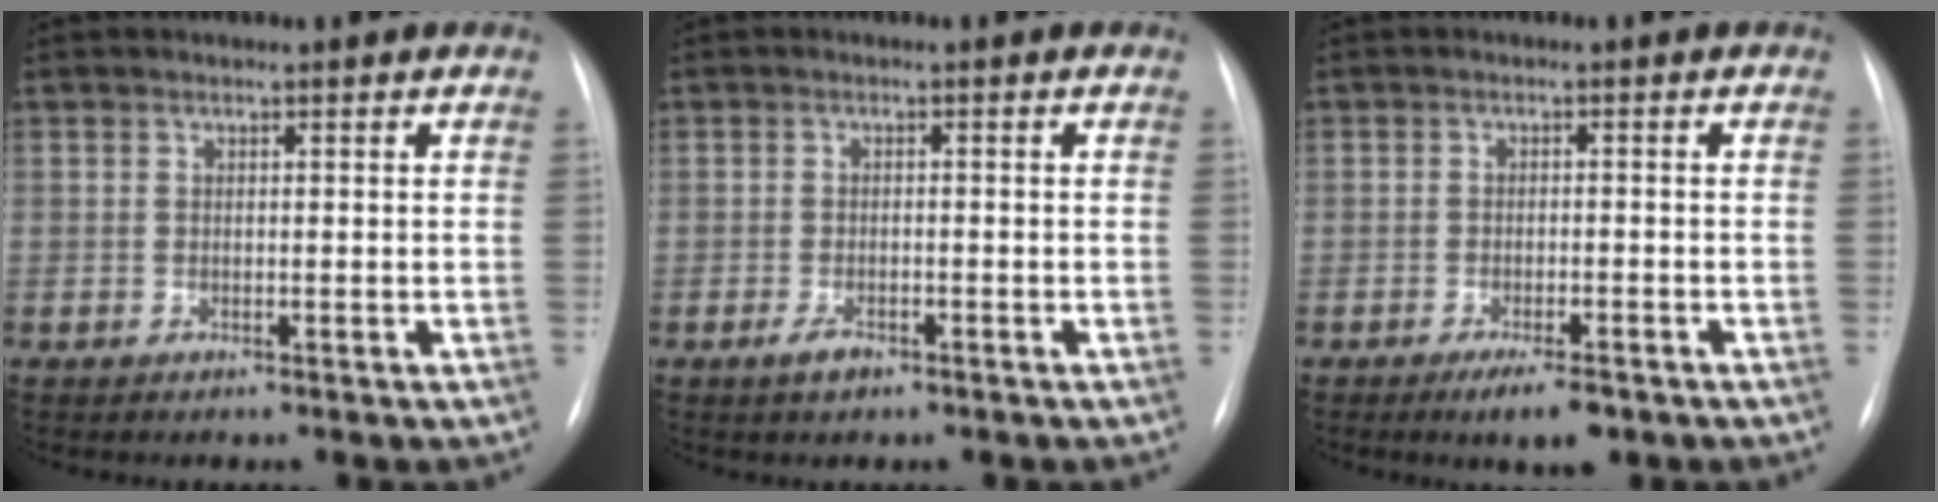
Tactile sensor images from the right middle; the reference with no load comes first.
{"total": 2.1, "force": [-1.3, 0.9, 1.3], "torque": [-0.029, -0.001, -0.021]}
{"total": 4.4, "force": [-2.9, 1.2, 3.1], "torque": [-0.050, -0.004, -0.041]}